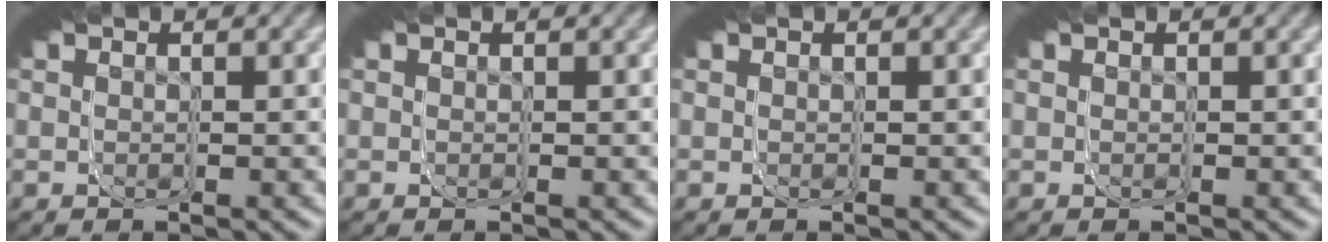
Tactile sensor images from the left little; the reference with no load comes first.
{"total": 0.0}
{"total": 0.0}
{"total": 0.0}